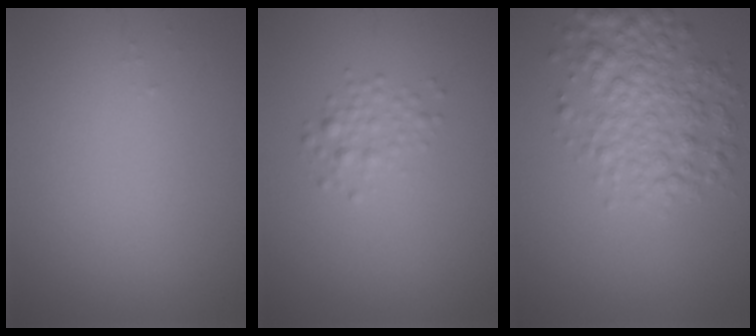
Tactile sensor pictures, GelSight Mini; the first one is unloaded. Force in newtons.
{"total": 1.5, "press": 1.5, "slide": 0.0}
{"total": 5.0, "press": 5.0, "slide": 0.1}